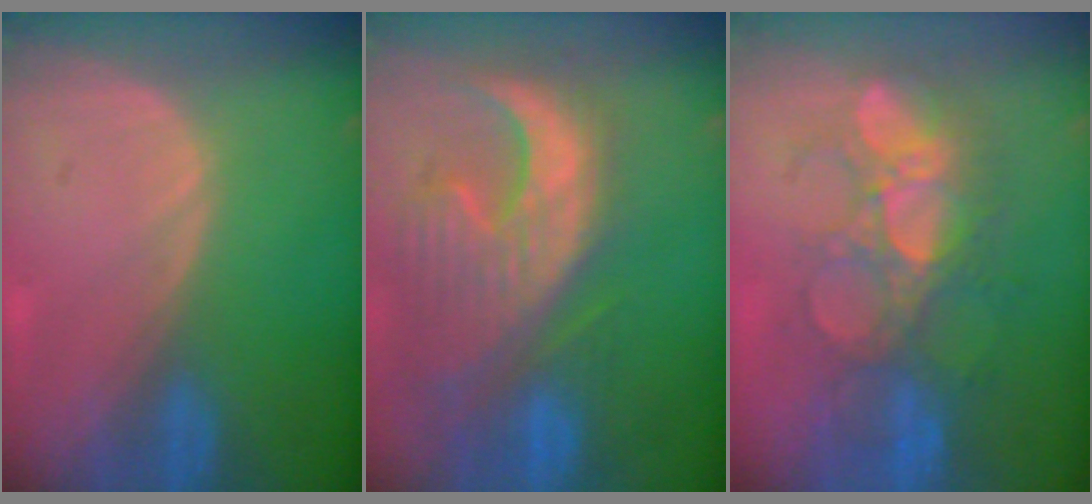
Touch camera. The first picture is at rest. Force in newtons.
{"total": 13.3, "press": 11.4, "slide": 6.9}
{"total": 9.1, "press": 8.8, "slide": 2.1}